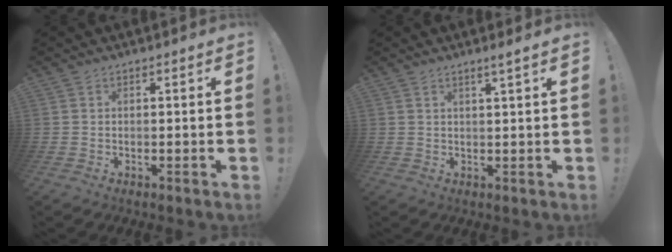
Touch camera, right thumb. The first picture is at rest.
{"total": 2.4, "force": [1.6, -0.3, 1.8], "torque": [-0.029, -0.005, 0.024]}